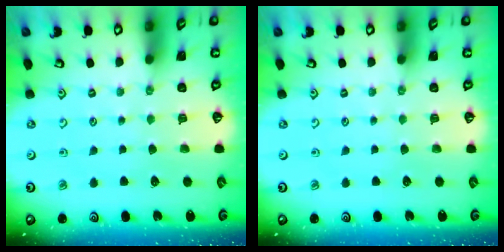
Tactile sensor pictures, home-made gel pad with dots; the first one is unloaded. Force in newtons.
{"total": 0.0}